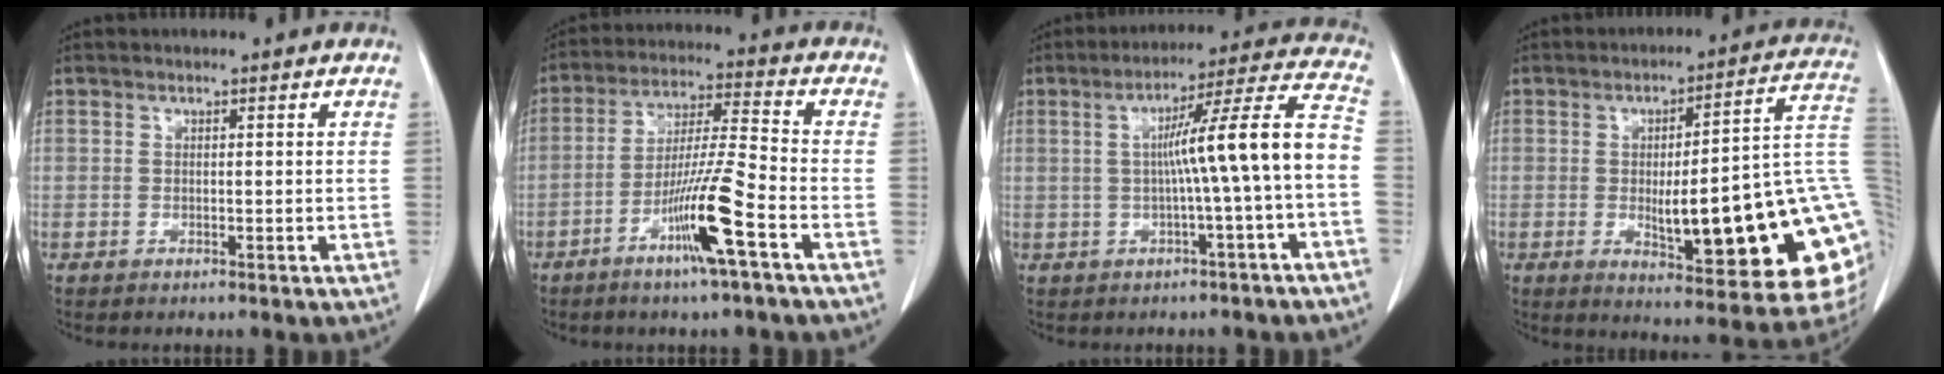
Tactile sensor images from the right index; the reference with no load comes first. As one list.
[{"total": 11.0, "force": [-5.3, -0.8, 9.6], "torque": [-0.184, -0.008, -0.099]}, {"total": 11.7, "force": [-1.3, -1.1, 11.6], "torque": [-0.164, 0.027, -0.019]}, {"total": 25.0, "force": [-3.2, 3.8, 24.5], "torque": [-0.238, 0.008, -0.035]}]